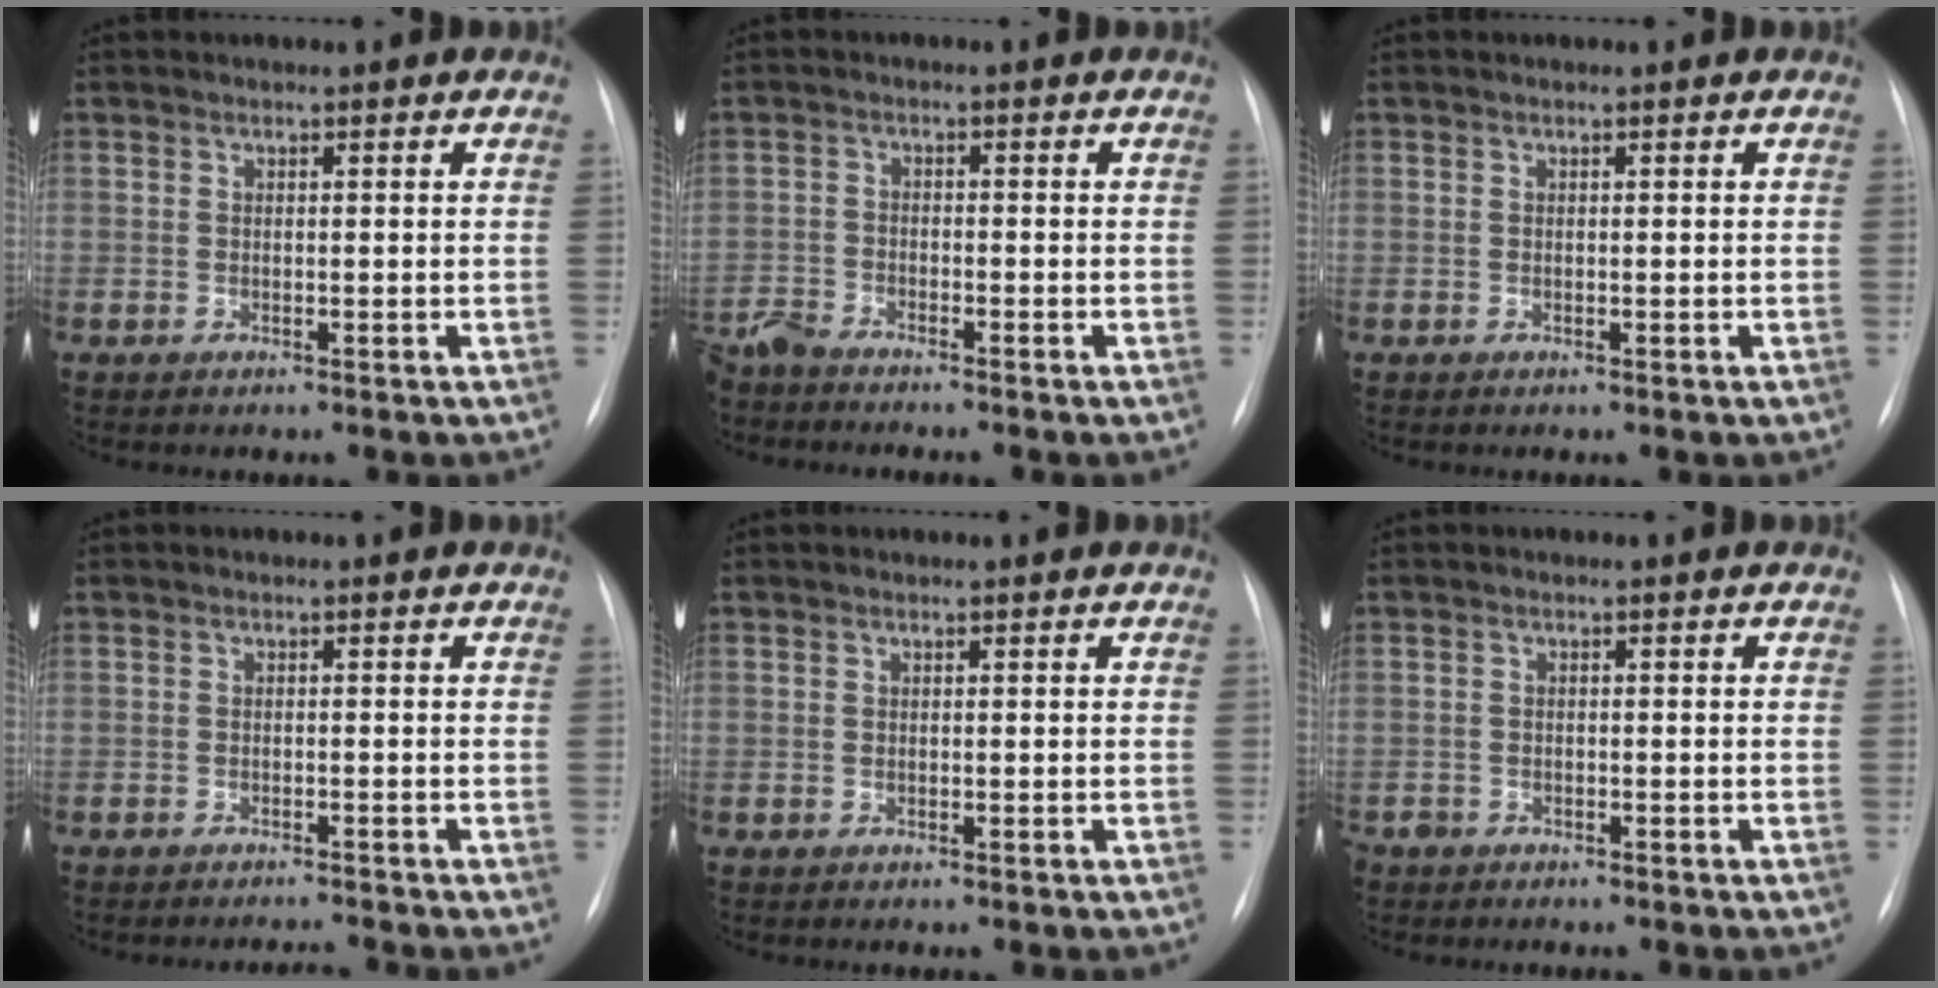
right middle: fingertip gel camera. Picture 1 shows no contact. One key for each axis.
{"total": 4.1, "fx": -4.1, "fy": -0.1, "fz": 0.8, "tx": -0.012, "ty": -0.017, "tz": -0.080}
{"total": 0.0}
{"total": 2.0, "fx": -1.9, "fy": -0.7, "fz": -0.1, "tx": -0.001, "ty": -0.011, "tz": -0.026}
{"total": 0.0}
{"total": 1.9, "fx": -1.5, "fy": 1.1, "fz": 0.1, "tx": -0.006, "ty": 0.002, "tz": -0.028}